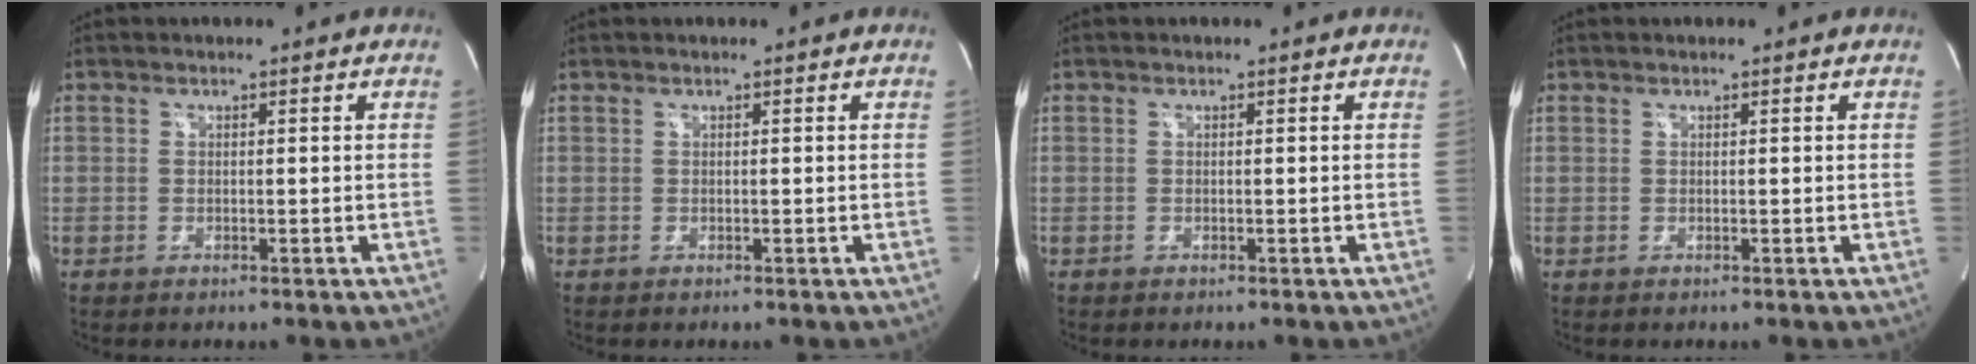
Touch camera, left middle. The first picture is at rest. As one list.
[{"total": 0.0}, {"total": 0.0}, {"total": 0.0}]